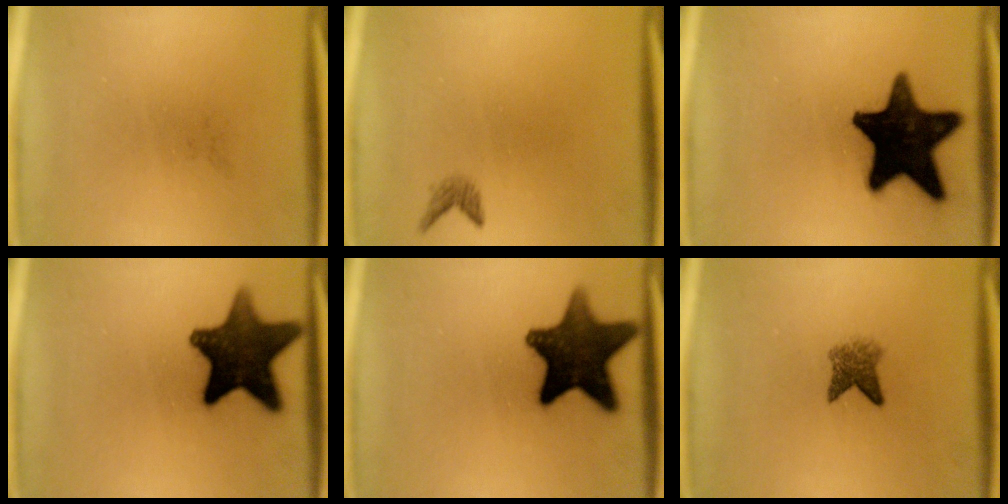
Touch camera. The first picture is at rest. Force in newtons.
{"total": 1.1}
{"total": 19.7}
{"total": 14.2}
{"total": 14.2}
{"total": 3.2}